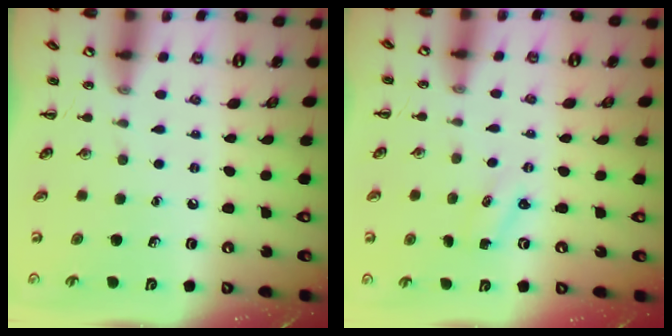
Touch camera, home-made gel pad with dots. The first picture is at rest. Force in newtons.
{"total": 1.3, "press": 1.2, "slide": 0.3}